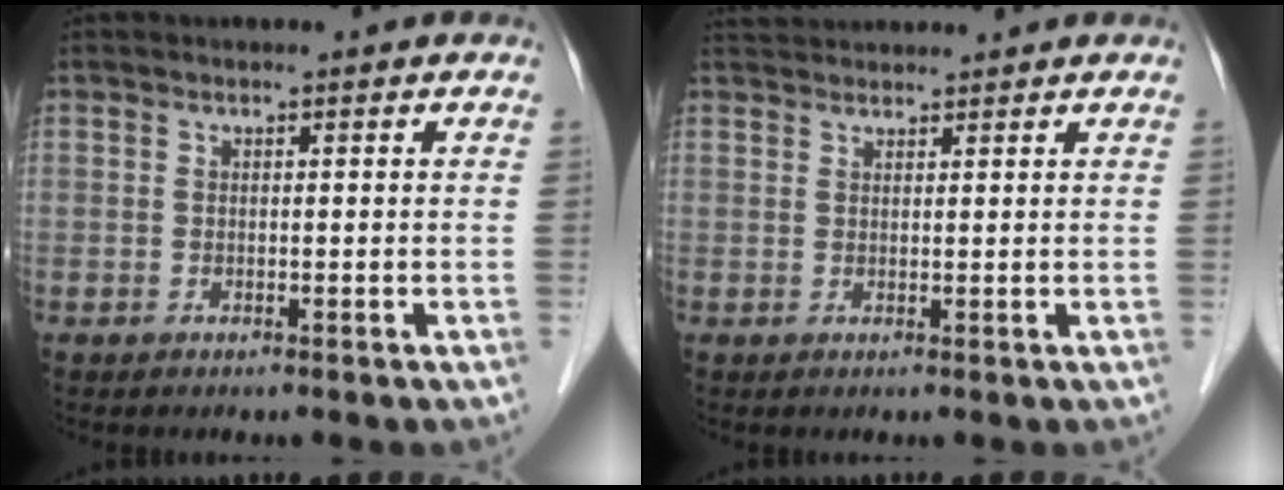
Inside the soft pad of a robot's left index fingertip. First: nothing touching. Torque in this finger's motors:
{"motor_torque": [-0.50, -0.85, 0.12, 0.04]}